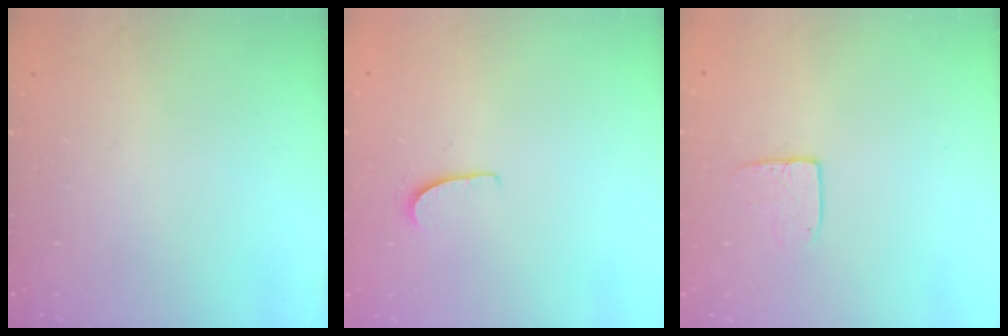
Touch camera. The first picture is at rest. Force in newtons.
{"total": 5.1, "press": 5.1, "slide": 0.4}
{"total": 6.5, "press": 6.5, "slide": 0.4}